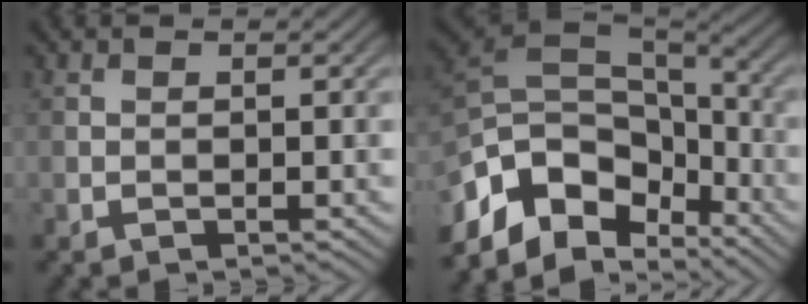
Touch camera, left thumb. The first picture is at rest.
{"total": 13.4, "force": [-6.2, 8.2, 8.7], "torque": [-0.219, -0.007, -0.110]}